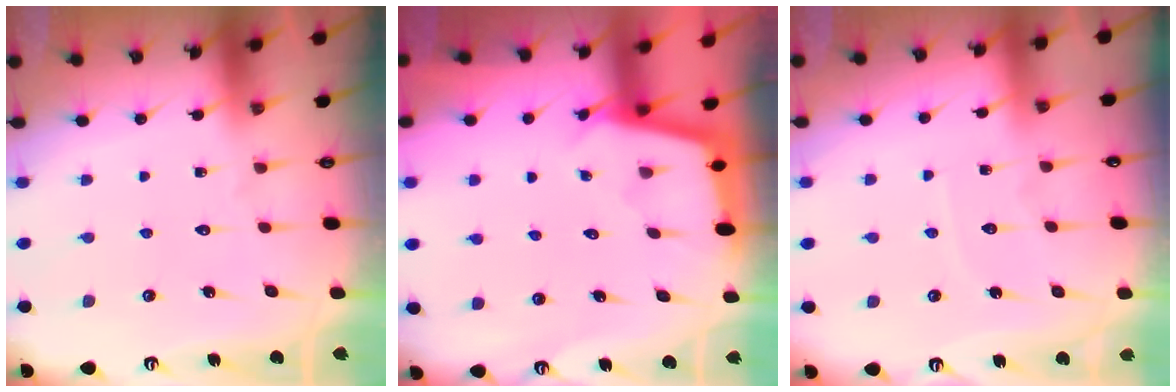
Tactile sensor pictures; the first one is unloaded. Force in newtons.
{"total": 2.3, "press": 2.3, "slide": 0.1}
{"total": 4.8, "press": 4.8, "slide": 0.3}